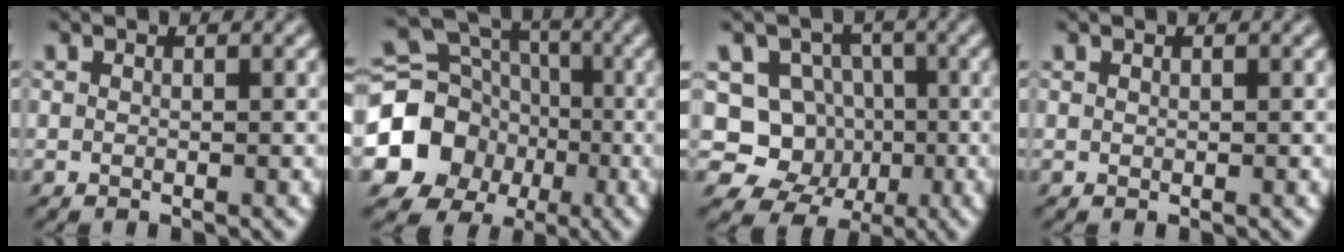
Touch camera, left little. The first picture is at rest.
{"total": 12.5, "force": [-3.4, 11.1, 4.6], "torque": [-0.100, -0.017, -0.082]}
{"total": 8.4, "force": [-1.1, 7.8, 2.8], "torque": [-0.043, 0.023, -0.052]}
{"total": 0.0}